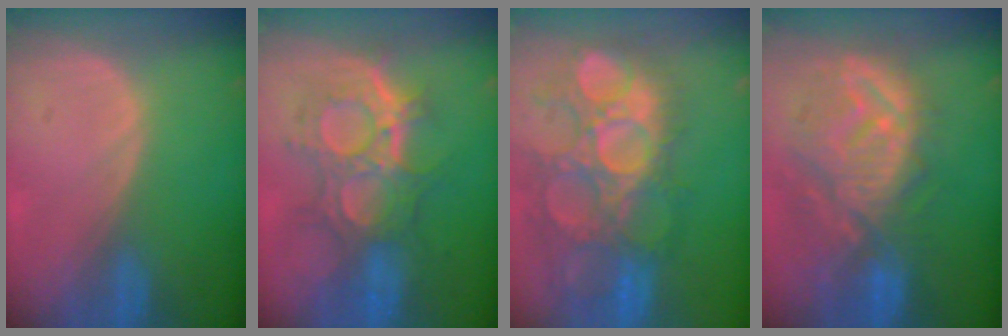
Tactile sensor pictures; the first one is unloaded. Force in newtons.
{"total": 9.9, "press": 9.6, "slide": 2.6}
{"total": 13.5, "press": 12.4, "slide": 5.4}
{"total": 11.9, "press": 10.9, "slide": 4.9}